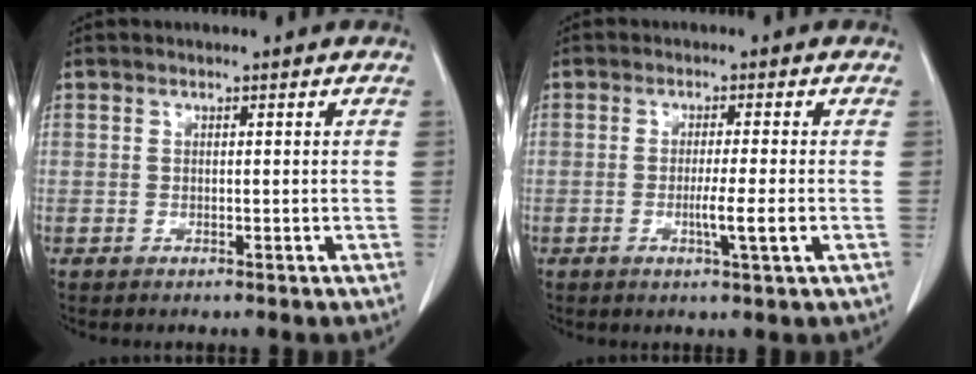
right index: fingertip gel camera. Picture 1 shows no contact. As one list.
[{"total": 4.1, "force": [-1.0, -0.5, 3.9], "torque": [-0.066, -0.008, -0.018]}]